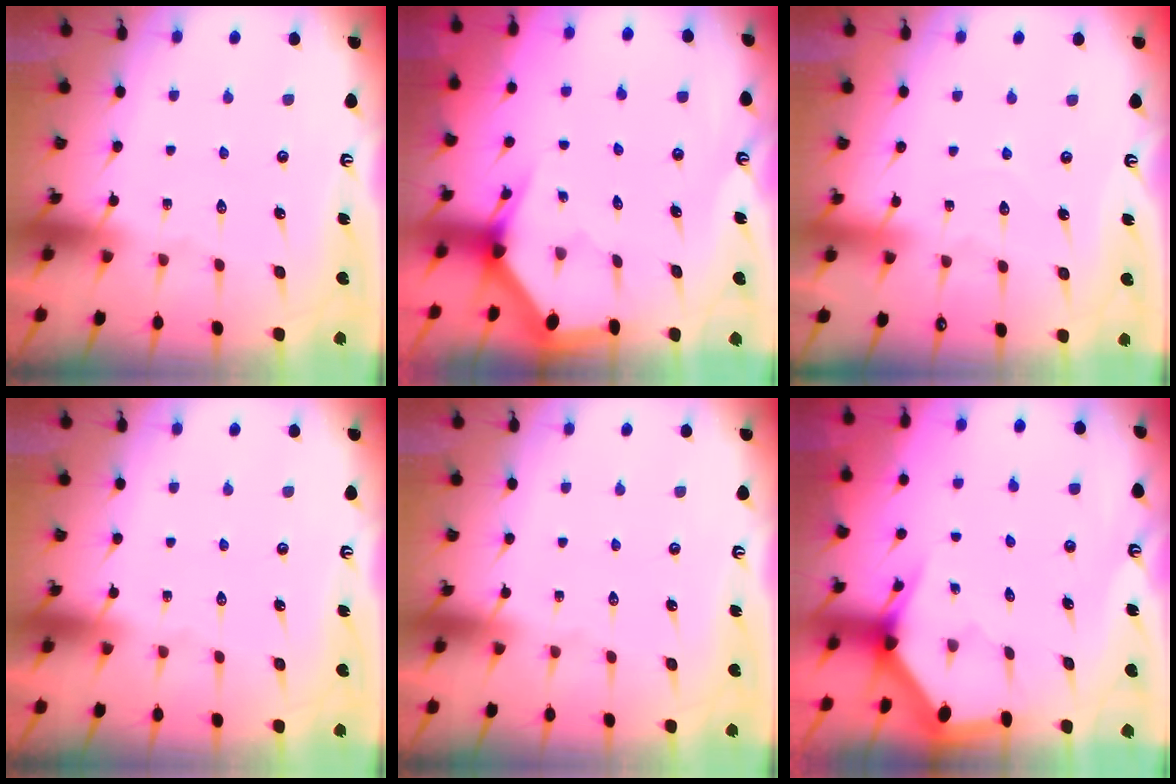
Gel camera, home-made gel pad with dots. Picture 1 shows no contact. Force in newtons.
{"total": 3.0, "press": 3.0, "slide": 0.1}
{"total": 2.9, "press": 2.9, "slide": 0.3}
{"total": 0.0}
{"total": 0.0}
{"total": 3.0, "press": 3.0, "slide": 0.0}